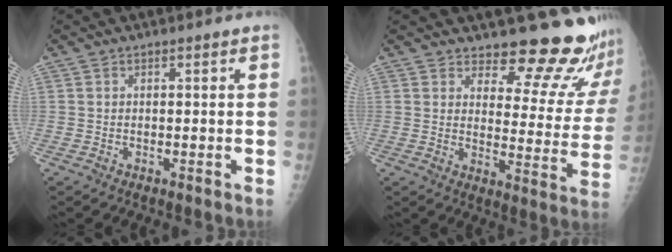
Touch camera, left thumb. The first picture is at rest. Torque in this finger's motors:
{"motor_torque": [0.21, 0.10, -0.14, -0.43, -0.04]}